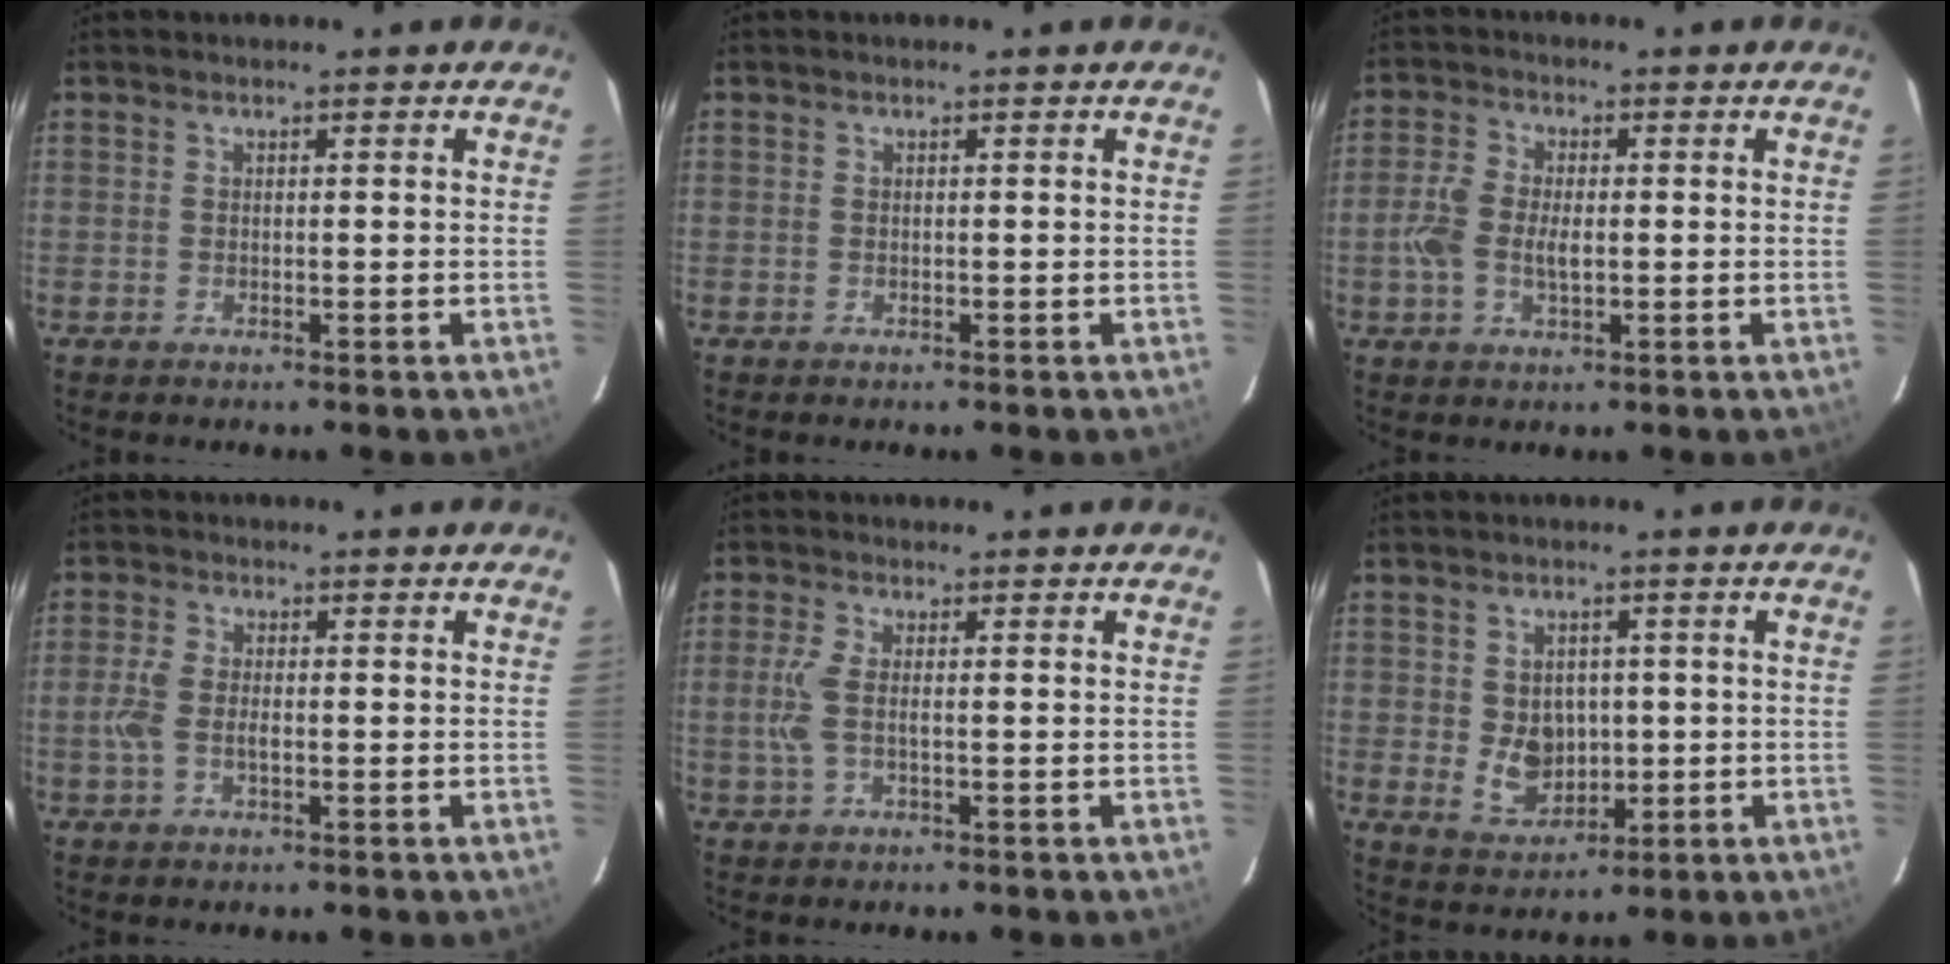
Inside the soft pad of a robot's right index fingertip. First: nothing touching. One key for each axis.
{"total": 0.0}
{"total": 6.1, "fx": -0.8, "fy": 3.4, "fz": 5.1, "tx": -0.113, "ty": 0.005, "tz": -0.018}
{"total": 4.4, "fx": -0.8, "fy": 2.1, "fz": 3.8, "tx": -0.087, "ty": 0.001, "tz": -0.016}
{"total": 4.4, "fx": -0.3, "fy": 1.3, "fz": 4.2, "tx": -0.093, "ty": -0.001, "tz": -0.005}
{"total": 6.9, "fx": -0.1, "fy": 5.6, "fz": 3.9, "tx": -0.077, "ty": -0.001, "tz": 0.015}